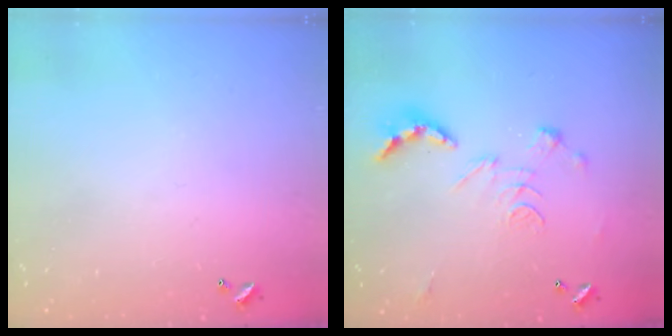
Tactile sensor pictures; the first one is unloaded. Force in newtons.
{"total": 2.6, "press": 2.1, "slide": 1.5}